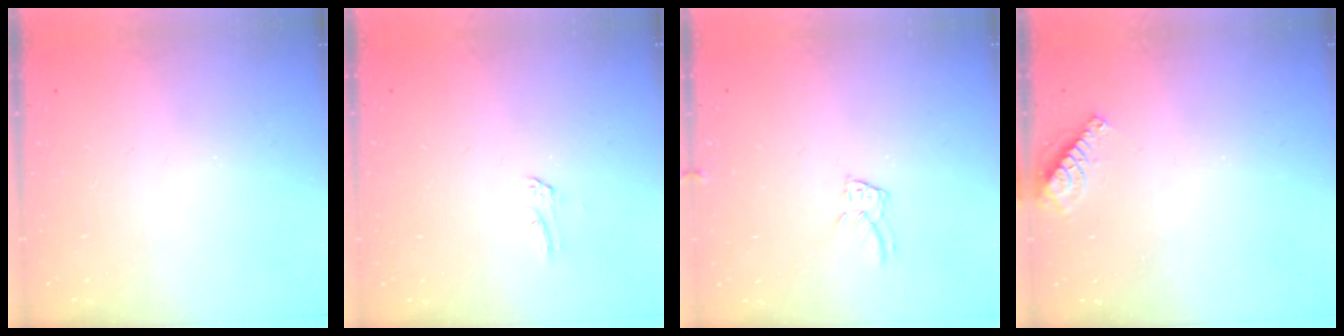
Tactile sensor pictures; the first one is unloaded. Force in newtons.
{"total": 1.9, "press": 1.9, "slide": 0.1}
{"total": 6.7, "press": 6.7, "slide": 0.4}
{"total": 5.4, "press": 5.3, "slide": 0.6}